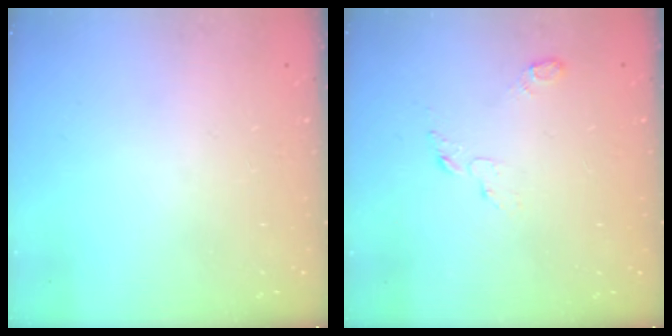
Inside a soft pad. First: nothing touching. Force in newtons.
{"total": 3.7, "press": 3.6, "slide": 0.4}